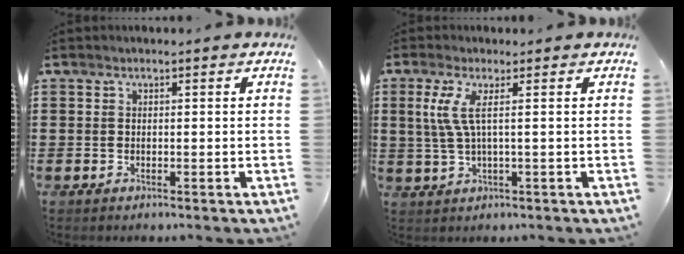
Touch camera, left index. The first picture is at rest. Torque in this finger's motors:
{"motor_torque": [0.30, -0.04, 0.47, 0.19]}